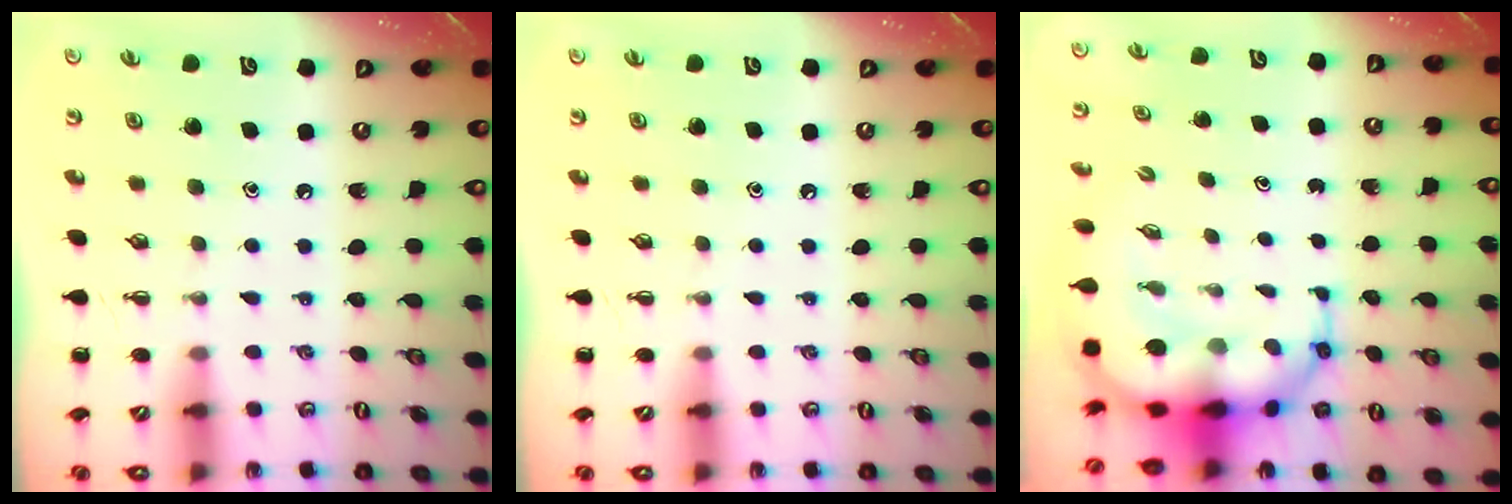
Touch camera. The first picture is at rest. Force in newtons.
{"total": 0.0}
{"total": 10.3, "press": 9.9, "slide": 2.8}